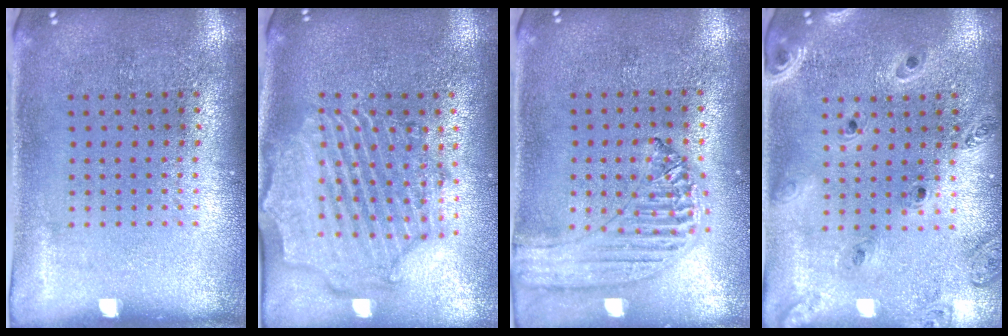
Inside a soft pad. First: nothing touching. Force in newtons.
{"total": 2.5, "press": 2.2, "slide": 1.1}
{"total": 1.2, "press": 1.2, "slide": 0.2}
{"total": 1.4, "press": 1.4, "slide": 0.2}